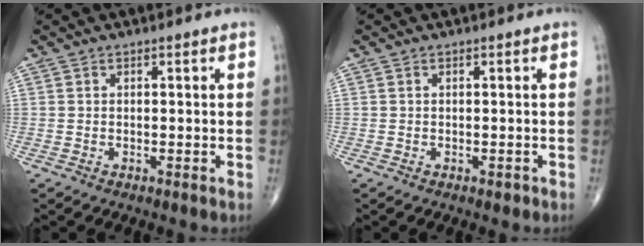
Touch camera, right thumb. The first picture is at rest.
{"total": 0.7, "force": [-0.3, 0.4, 0.6], "torque": [-0.006, -0.001, -0.004]}